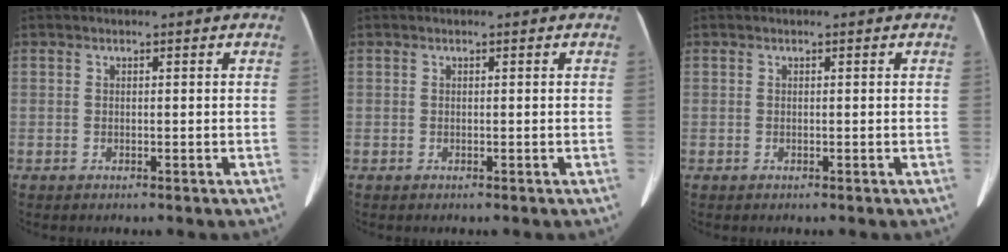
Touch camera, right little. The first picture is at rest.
{"total": 0.0}
{"total": 0.0}